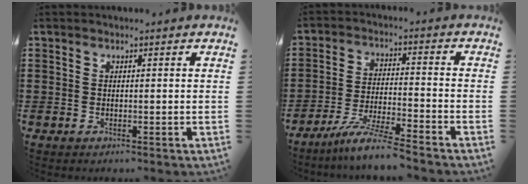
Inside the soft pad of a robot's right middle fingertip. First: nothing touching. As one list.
[{"total": 6.9, "force": [-6.1, -0.5, 3.3], "torque": [-0.069, -0.016, -0.118]}]